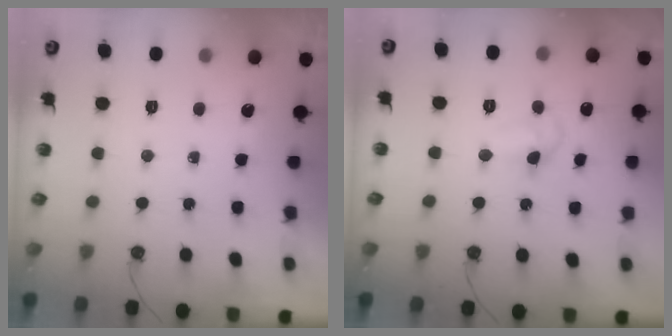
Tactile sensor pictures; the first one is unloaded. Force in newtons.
{"total": 7.1, "press": 6.0, "slide": 3.8}